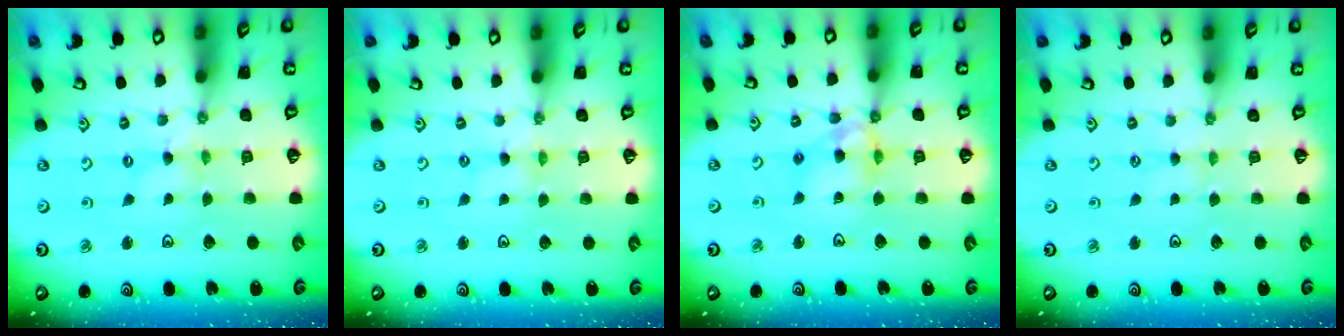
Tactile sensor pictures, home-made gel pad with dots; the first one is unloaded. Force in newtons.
{"total": 0.0}
{"total": 11.4, "press": 11.4, "slide": 1.1}
{"total": 1.2, "press": 1.2, "slide": 0.4}